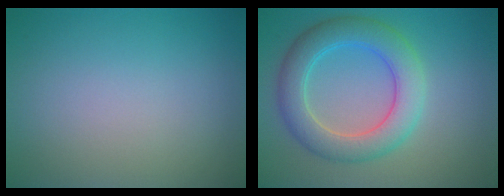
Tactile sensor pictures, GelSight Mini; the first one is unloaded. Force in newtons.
{"total": 5.8, "press": 5.8, "slide": 0.2}